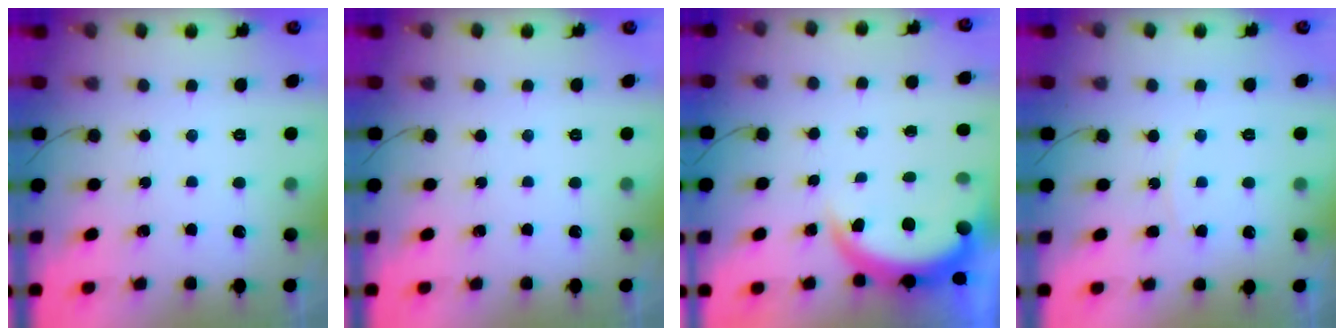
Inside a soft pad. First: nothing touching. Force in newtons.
{"total": 0.0}
{"total": 4.6, "press": 4.6, "slide": 0.3}
{"total": 6.7, "press": 6.7, "slide": 0.5}